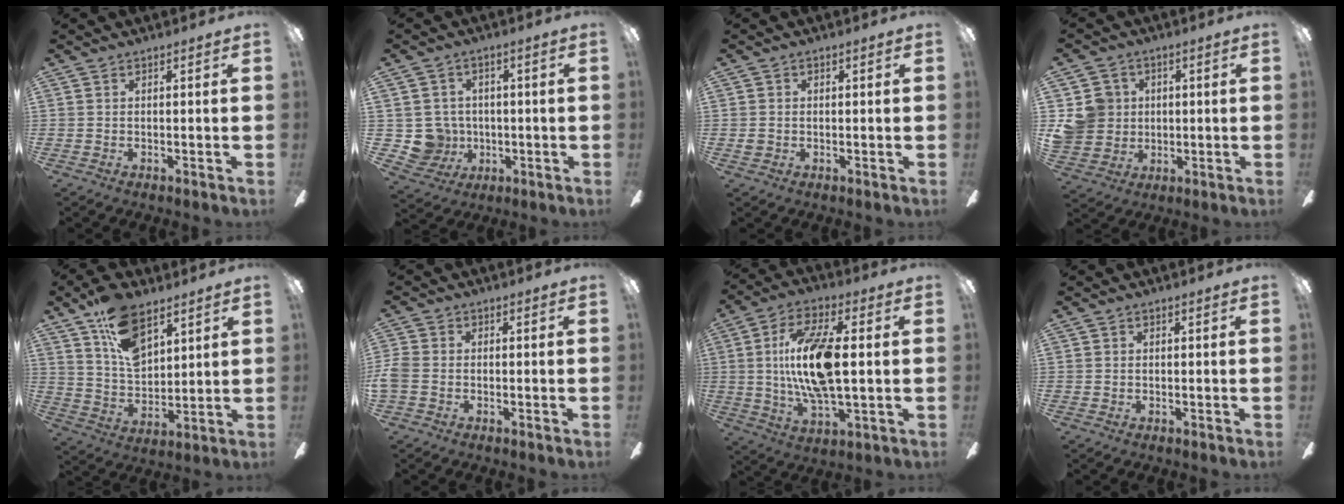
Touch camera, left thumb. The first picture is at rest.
{"total": 7.8, "force": [-0.4, 7.7, 1.2], "torque": [-0.063, 0.003, 0.001]}
{"total": 1.1, "force": [-0.2, 1.1, 0.1], "torque": [-0.002, 0.004, -0.005]}
{"total": 8.9, "force": [1.0, 8.6, 2.0], "torque": [-0.059, 0.011, 0.026]}
{"total": 14.7, "force": [8.8, 8.1, 8.5], "torque": [-0.145, -0.033, 0.164]}
{"total": 3.8, "force": [-1.3, 2.7, 2.3], "torque": [-0.056, 0.005, -0.026]}
{"total": 17.0, "force": [1.6, 7.0, 15.4], "torque": [-0.321, -0.001, 0.021]}
{"total": 0.0}